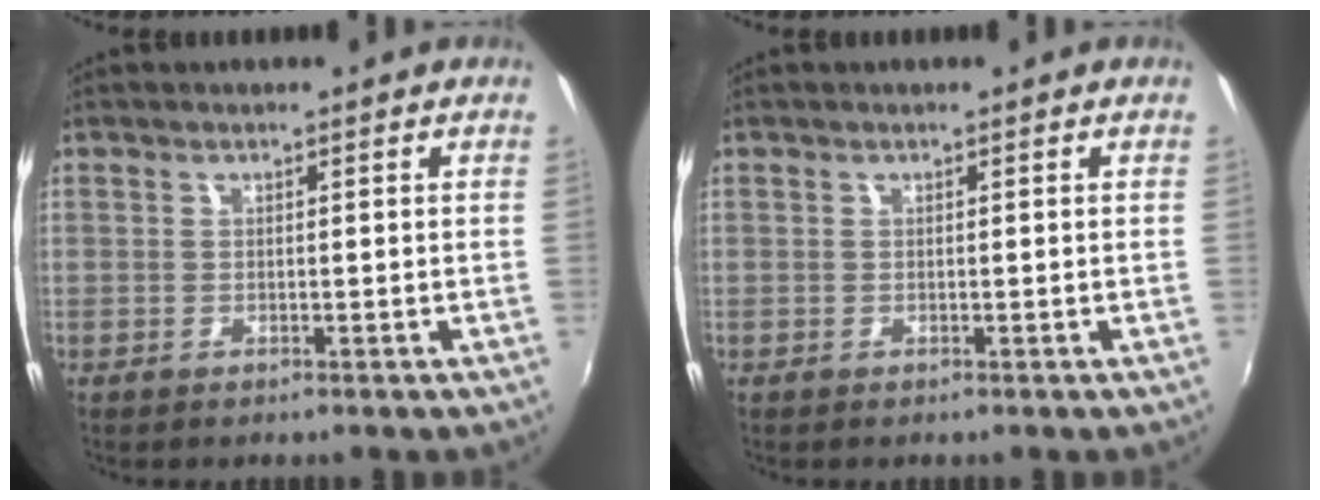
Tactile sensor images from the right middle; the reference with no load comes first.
{"total": 0.0}